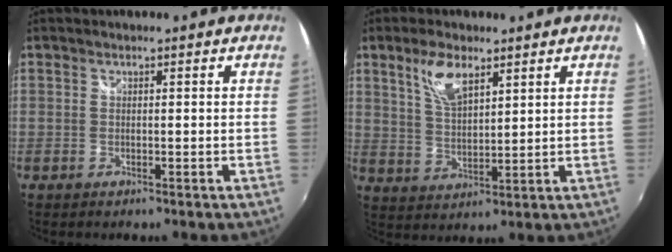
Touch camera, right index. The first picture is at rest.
{"total": 7.4, "force": [4.4, 3.1, 5.1], "torque": [-0.097, 0.007, 0.088]}